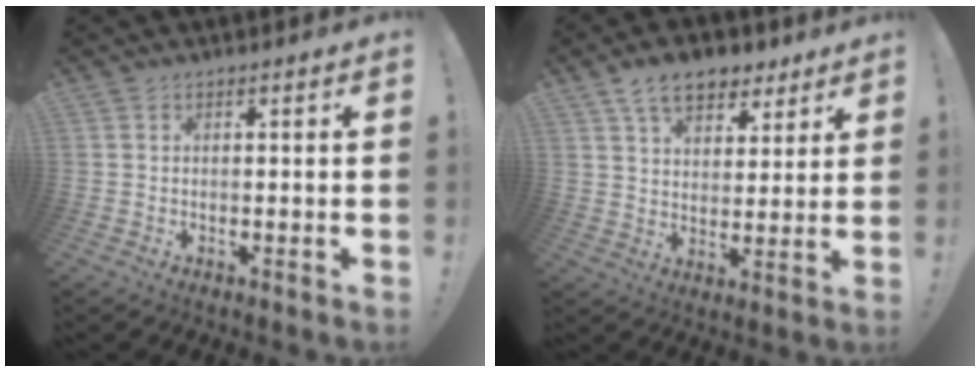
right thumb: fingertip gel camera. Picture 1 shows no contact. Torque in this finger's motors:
{"motor_torque": [0.57, 2.45, 0.56, 0.26, 0.02]}